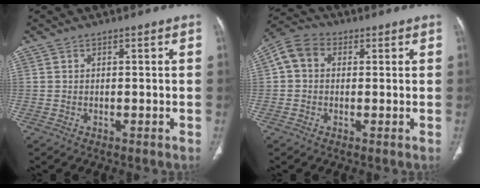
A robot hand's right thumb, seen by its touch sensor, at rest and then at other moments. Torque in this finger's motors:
{"motor_torque": [-0.08, 0.19, 0.43, -0.44, 0.04]}